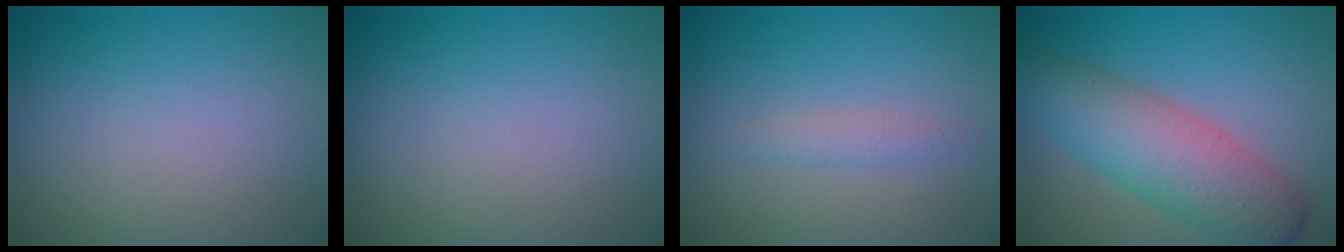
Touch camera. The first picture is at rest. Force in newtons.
{"total": 0.0}
{"total": 1.3, "press": 1.3, "slide": 0.1}
{"total": 7.8, "press": 7.8, "slide": 0.2}